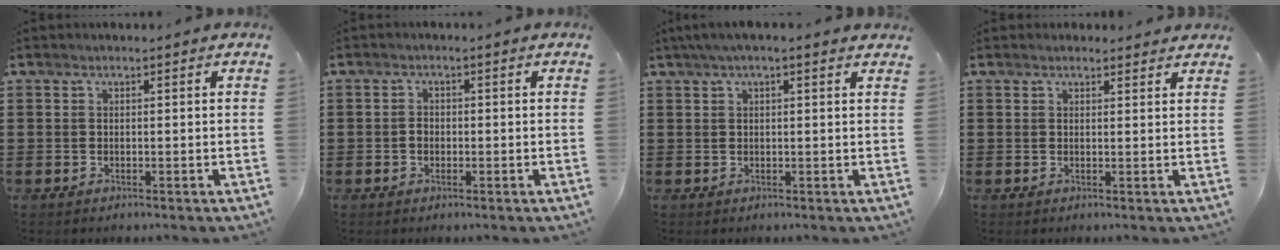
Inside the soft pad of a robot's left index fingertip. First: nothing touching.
{"total": 1.4, "force": [-0.3, 1.1, 0.9], "torque": [-0.021, 0.006, -0.006]}
{"total": 2.1, "force": [1.3, 0.2, 1.6], "torque": [-0.034, 0.004, 0.022]}
{"total": 1.4, "force": [1.3, 0.4, 0.1], "torque": [-0.005, 0.003, 0.026]}